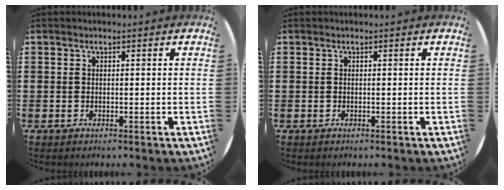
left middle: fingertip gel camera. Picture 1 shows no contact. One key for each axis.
{"total": 0.0}